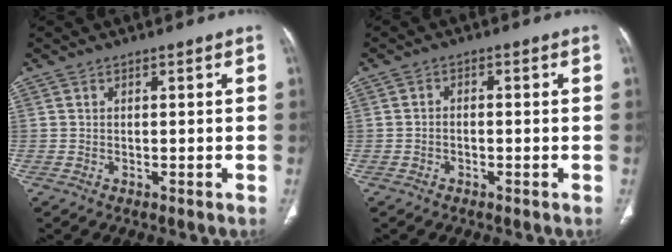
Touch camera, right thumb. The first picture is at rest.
{"total": 1.3, "force": [-0.5, 0.9, 0.7], "torque": [-0.009, 0.007, -0.011]}